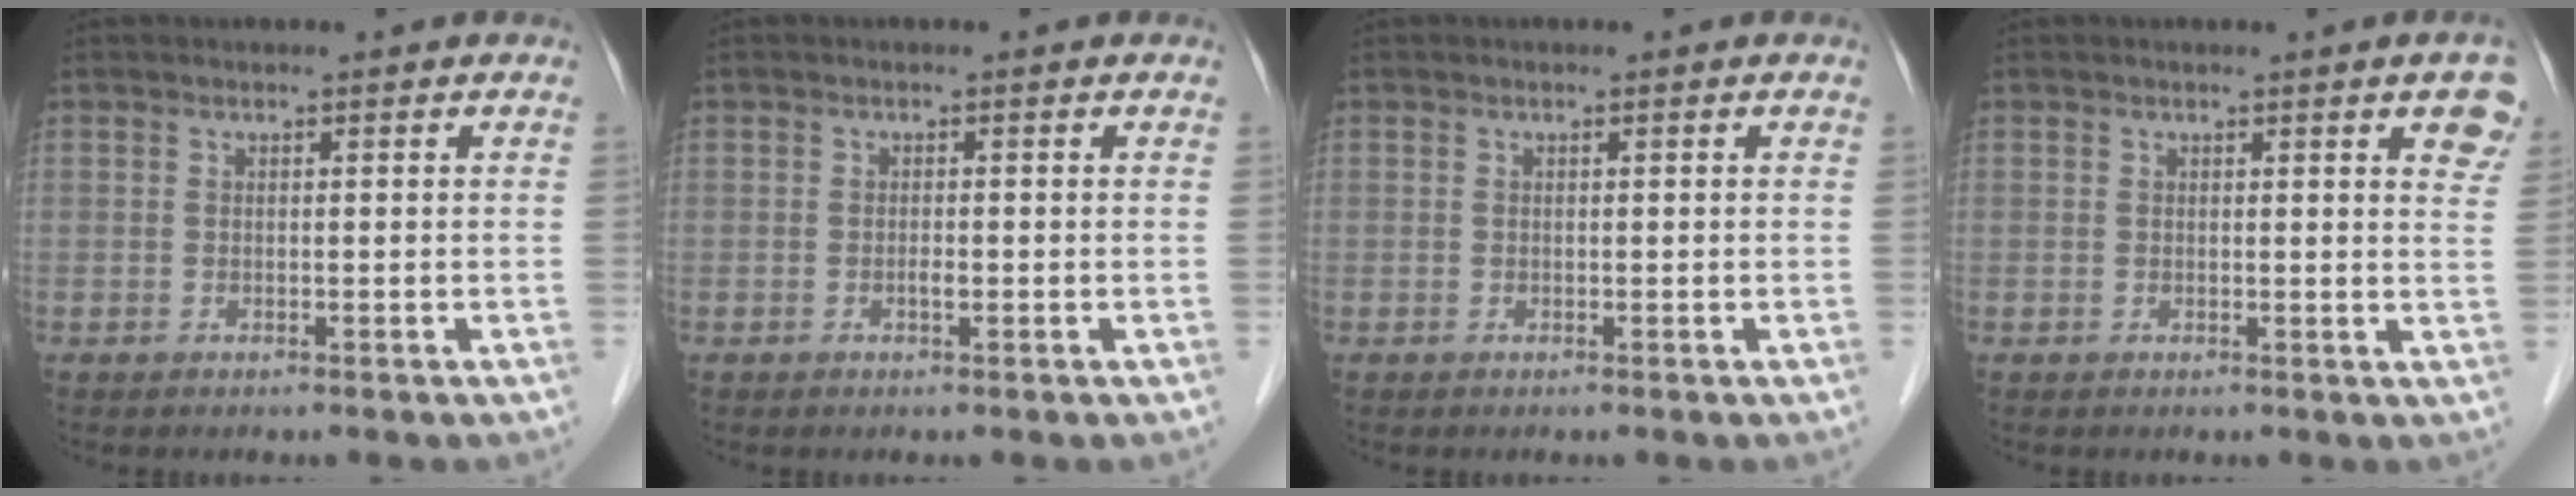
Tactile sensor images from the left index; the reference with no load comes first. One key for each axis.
{"total": 0.6, "fx": -0.2, "fy": 0.2, "fz": 0.6, "tx": -0.010, "ty": 0.001, "tz": -0.005}
{"total": 0.0}
{"total": 4.7, "fx": 2.9, "fy": 0.6, "fz": 3.7, "tx": -0.031, "ty": -0.006, "tz": 0.020}